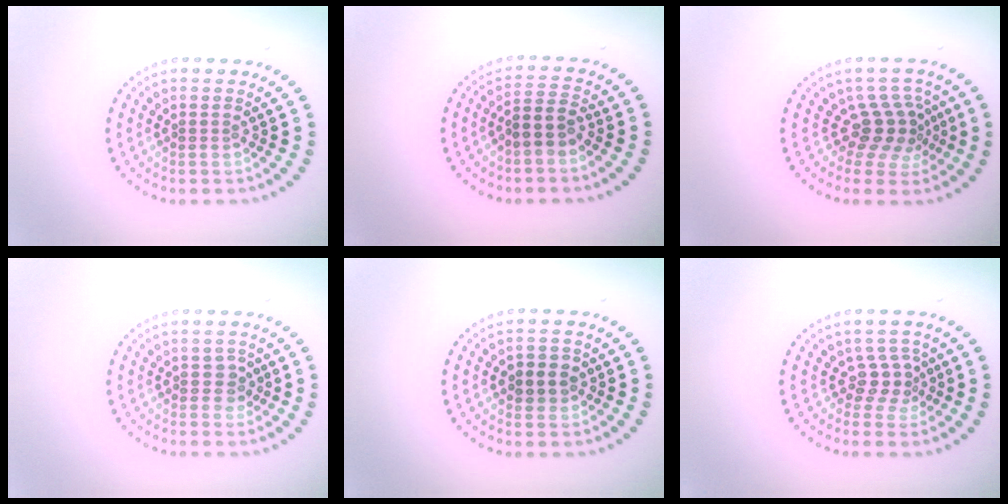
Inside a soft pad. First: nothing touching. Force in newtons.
{"total": 2.3, "press": 1.9, "slide": 1.2}
{"total": 3.4, "press": 2.4, "slide": 2.5}
{"total": 1.3, "press": 1.1, "slide": 0.7}
{"total": 2.4, "press": 2.3, "slide": 0.7}
{"total": 2.3, "press": 1.4, "slide": 1.8}